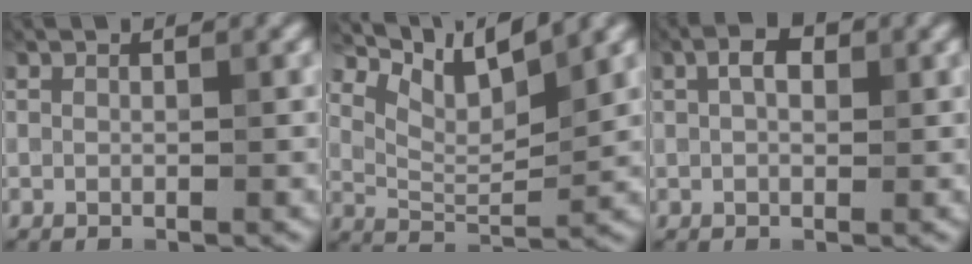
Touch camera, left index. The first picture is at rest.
{"total": 6.1, "force": [4.4, 1.9, 3.9], "torque": [-0.075, 0.001, 0.079]}
{"total": 2.6, "force": [0.9, 1.5, 2.0], "torque": [-0.033, 0.005, 0.012]}